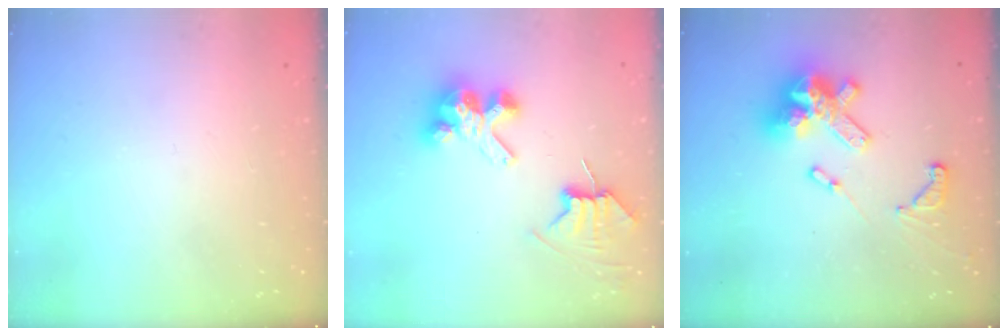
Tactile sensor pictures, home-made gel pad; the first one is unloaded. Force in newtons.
{"total": 7.7, "press": 7.6, "slide": 0.6}
{"total": 17.1, "press": 17.0, "slide": 1.0}